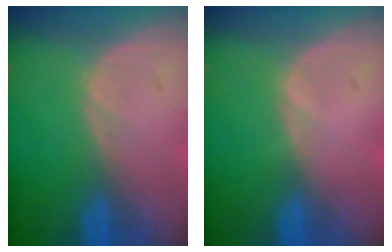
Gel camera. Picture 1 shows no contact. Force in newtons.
{"total": 0.5, "press": 0.1, "slide": 0.5}